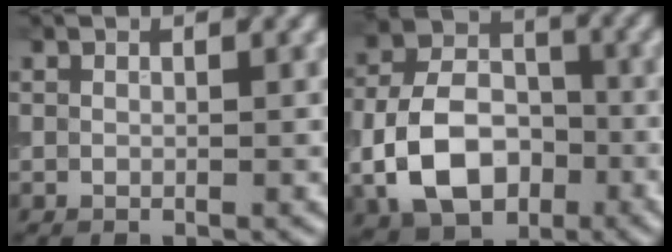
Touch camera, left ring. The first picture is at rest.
{"total": 9.1, "force": [-2.8, 6.3, 5.9], "torque": [-0.111, -0.001, -0.053]}